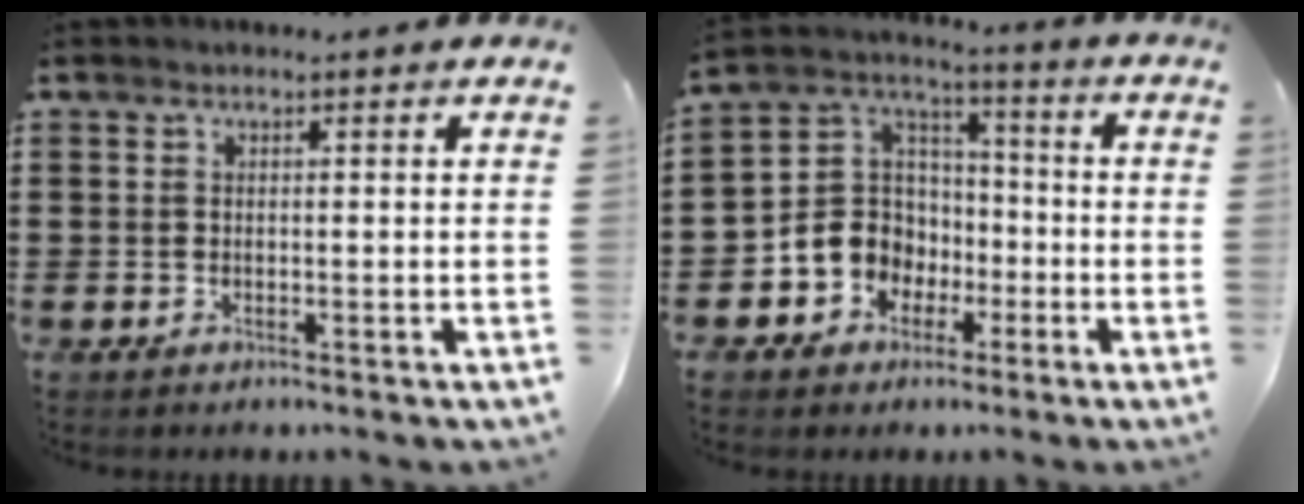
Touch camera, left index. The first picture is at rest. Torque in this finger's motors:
{"motor_torque": [1.07, 1.07, 0.64, 0.08]}